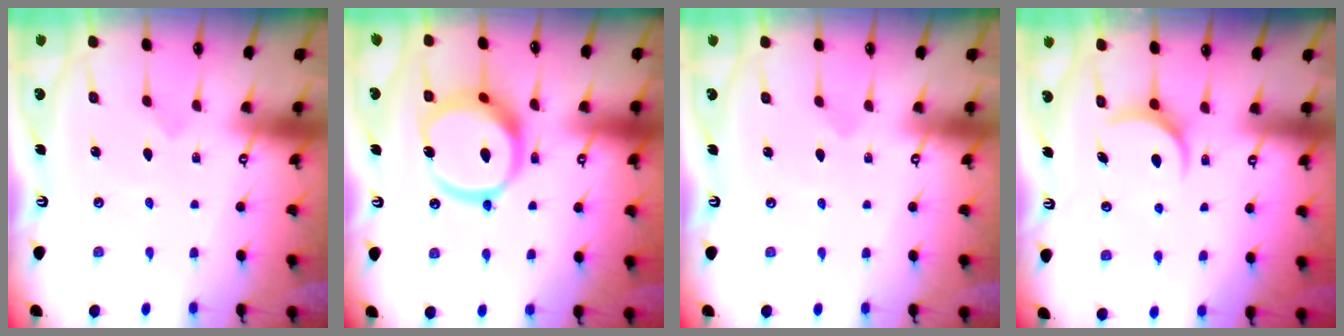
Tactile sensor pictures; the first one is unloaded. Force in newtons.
{"total": 17.9, "press": 17.7, "slide": 2.3}
{"total": 0.8, "press": 0.8, "slide": 0.0}
{"total": 6.8, "press": 6.8, "slide": 0.1}